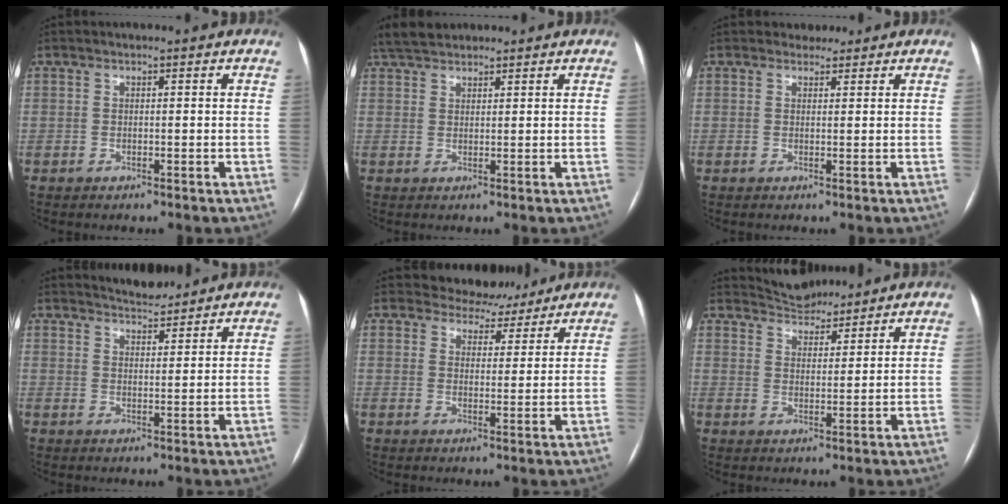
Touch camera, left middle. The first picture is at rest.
{"total": 5.0, "force": [4.4, 1.7, 1.7], "torque": [-0.037, 0.026, 0.083]}
{"total": 1.7, "force": [1.4, 0.9, -0.1], "torque": [0.004, 0.005, 0.017]}
{"total": 3.8, "force": [3.7, 0.5, 0.3], "torque": [-0.009, 0.003, 0.060]}
{"total": 6.1, "force": [5.5, 2.6, -0.2], "torque": [0.009, 0.001, 0.069]}
{"total": 5.4, "force": [5.2, 1.2, 0.1], "torque": [-0.007, 0.015, 0.091]}